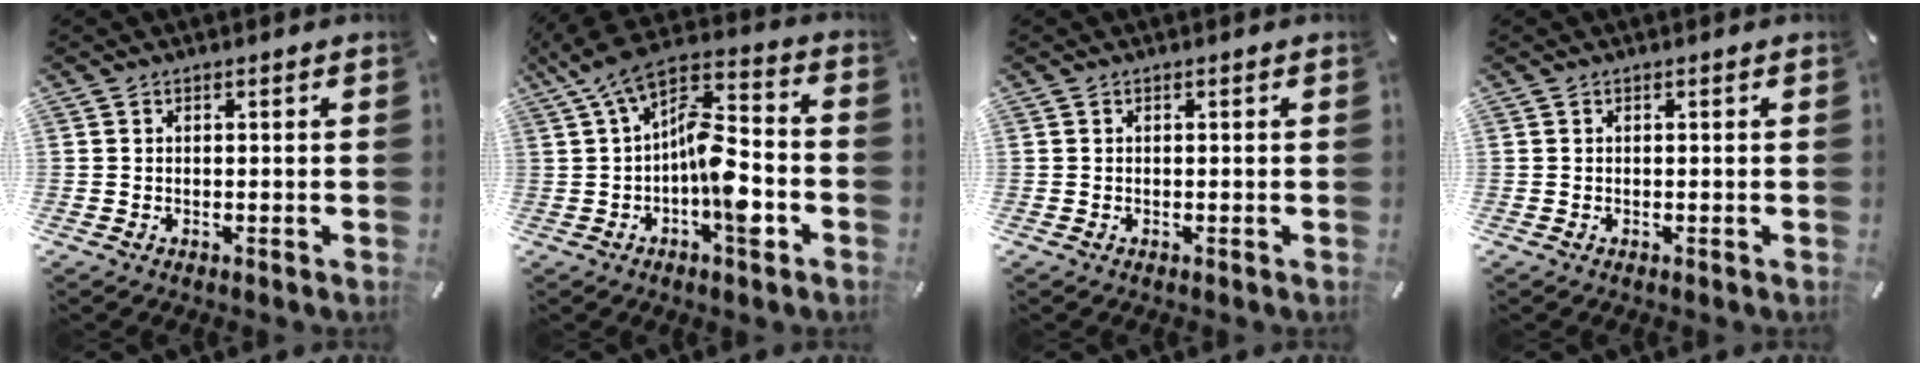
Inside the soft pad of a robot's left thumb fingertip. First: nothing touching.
{"total": 17.0, "force": [-3.6, 7.4, 14.8], "torque": [-0.259, 0.009, -0.065]}
{"total": 0.0}
{"total": 0.0}